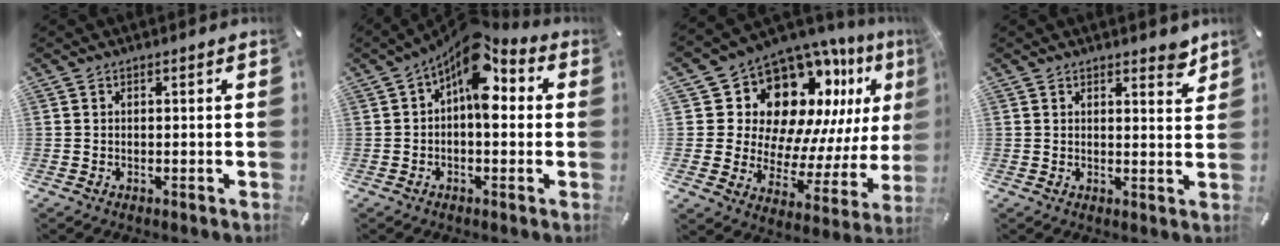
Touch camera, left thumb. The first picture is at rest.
{"total": 10.7, "force": [3.9, 5.2, 8.4], "torque": [-0.123, -0.034, 0.067]}
{"total": 17.4, "force": [10.5, 10.9, 8.6], "torque": [-0.149, -0.107, 0.195]}
{"total": 3.7, "force": [3.2, 1.4, 1.2], "torque": [0.002, -0.025, 0.053]}